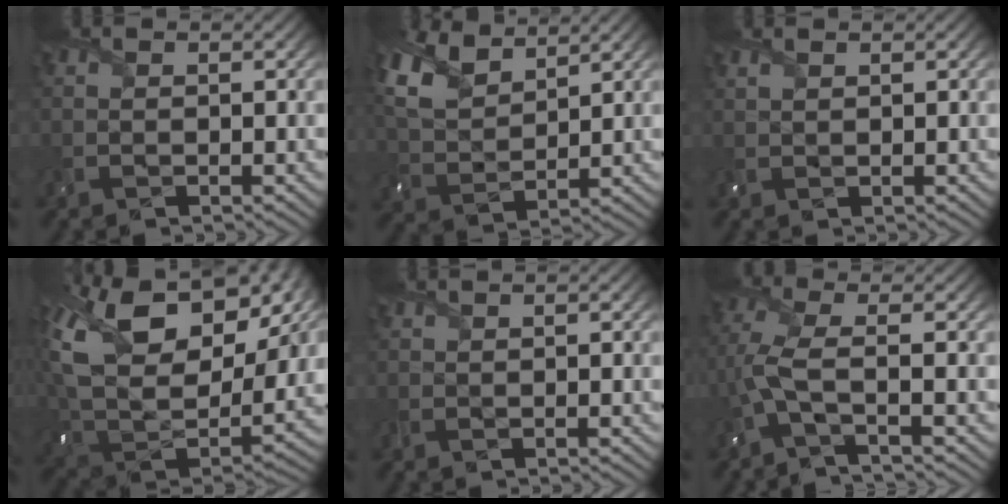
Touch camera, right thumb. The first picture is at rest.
{"total": 8.7, "force": [5.8, 4.1, 5.0], "torque": [-0.145, 0.014, 0.123]}
{"total": 1.0, "force": [0.6, 0.5, 0.6], "torque": [-0.021, 0.003, 0.013]}
{"total": 20.0, "force": [9.7, 11.9, 12.9], "torque": [-0.257, 0.028, 0.180]}
{"total": 0.0}
{"total": 5.1, "force": [-1.5, 1.2, 4.7], "torque": [-0.114, 0.005, -0.049]}